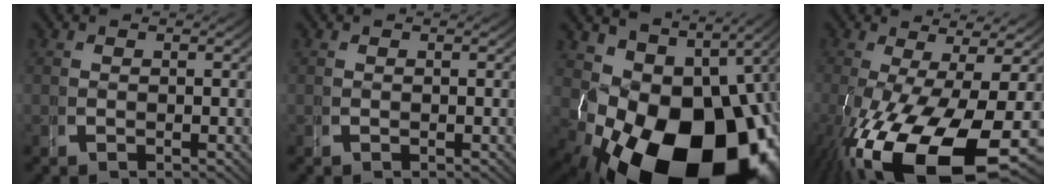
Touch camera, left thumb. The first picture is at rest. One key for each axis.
{"total": 0.0}
{"total": 21.1, "fx": -5.2, "fy": 13.4, "fz": 15.5, "tx": -0.293, "ty": -0.094, "tz": -0.030}
{"total": 15.0, "fx": -3.6, "fy": 7.4, "fz": 12.5, "tx": -0.234, "ty": -0.063, "tz": -0.016}